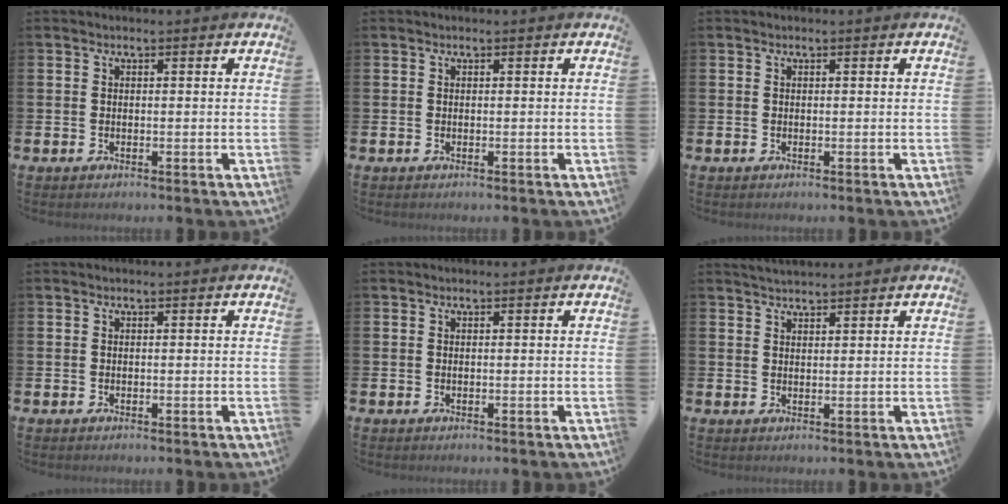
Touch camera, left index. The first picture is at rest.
{"total": 0.0}
{"total": 0.0}
{"total": 0.0}
{"total": 0.0}
{"total": 2.5, "force": [2.5, 0.4, 0.4], "torque": [0.004, -0.011, 0.042]}